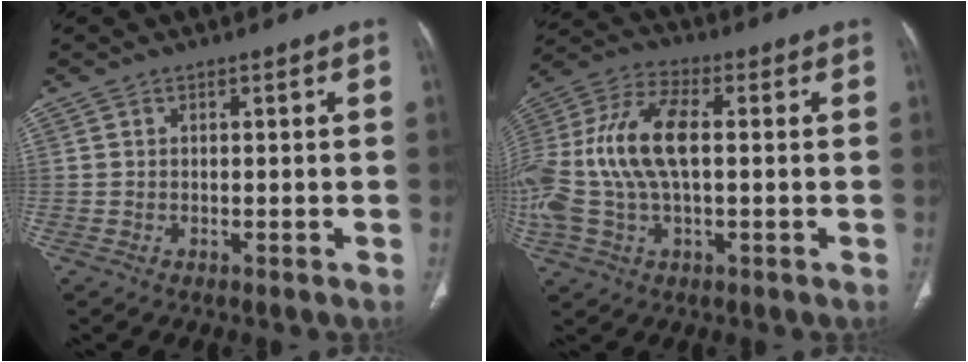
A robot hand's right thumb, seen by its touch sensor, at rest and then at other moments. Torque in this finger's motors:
{"motor_torque": [1.23, 1.20, 1.39, 0.54, 0.29]}